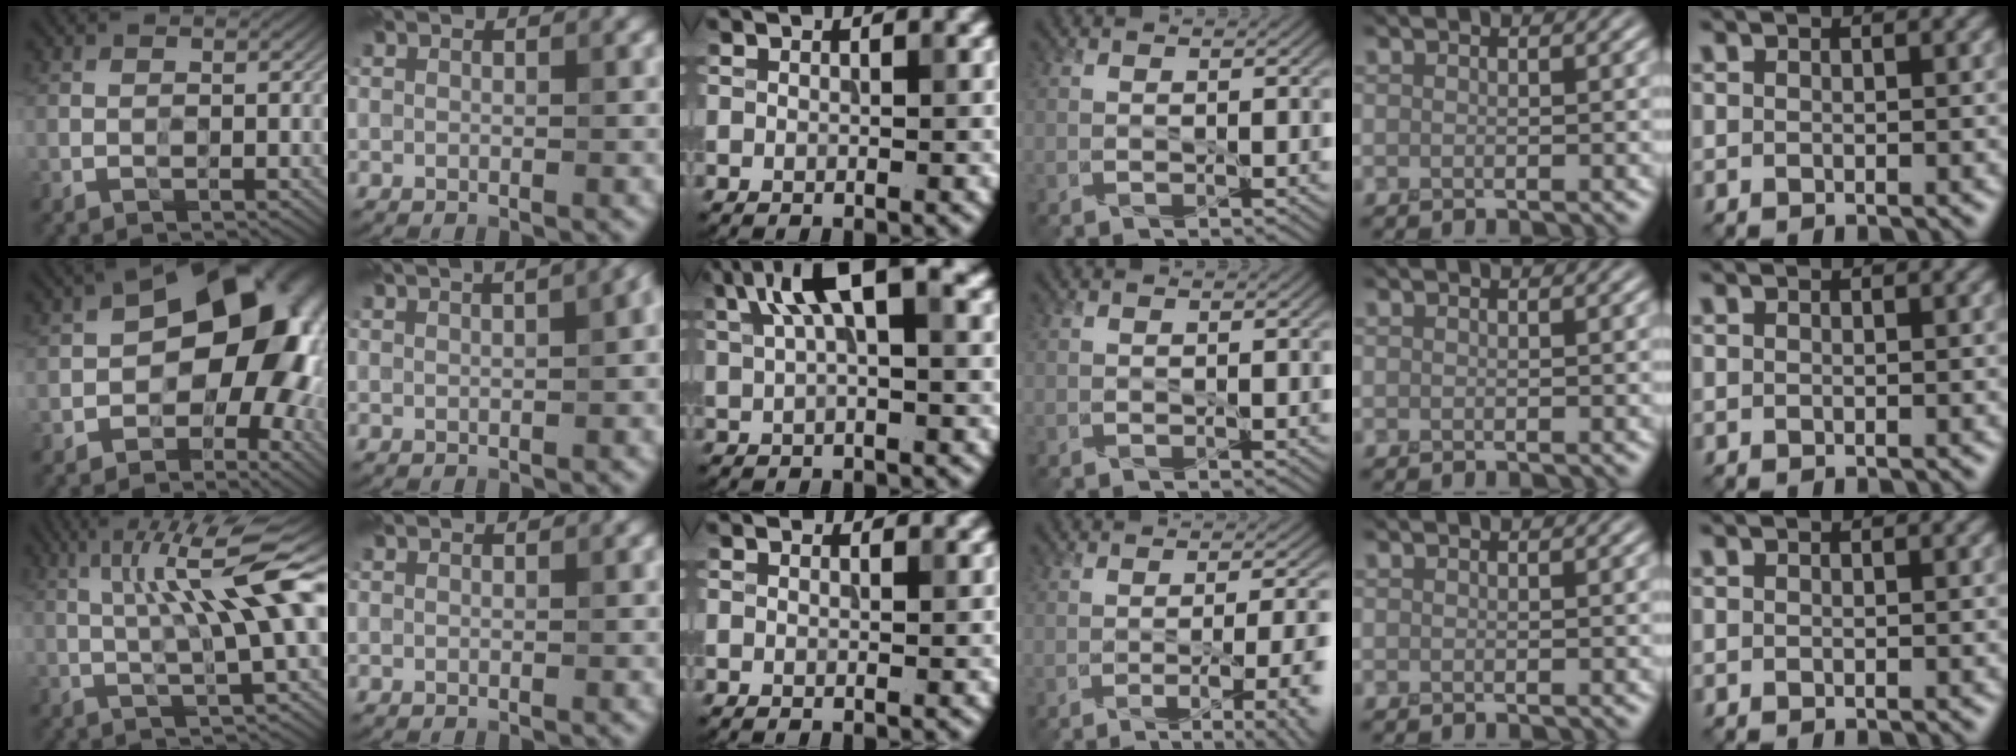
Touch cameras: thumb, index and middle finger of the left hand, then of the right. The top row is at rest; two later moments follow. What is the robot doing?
{"motion": "peel", "object": "velcro strap"}